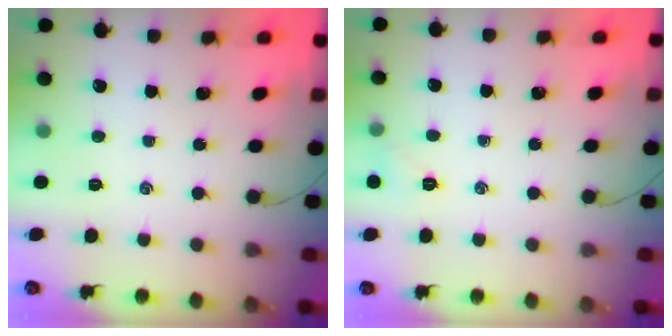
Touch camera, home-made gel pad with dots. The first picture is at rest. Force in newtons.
{"total": 4.6, "press": 4.5, "slide": 1.2}